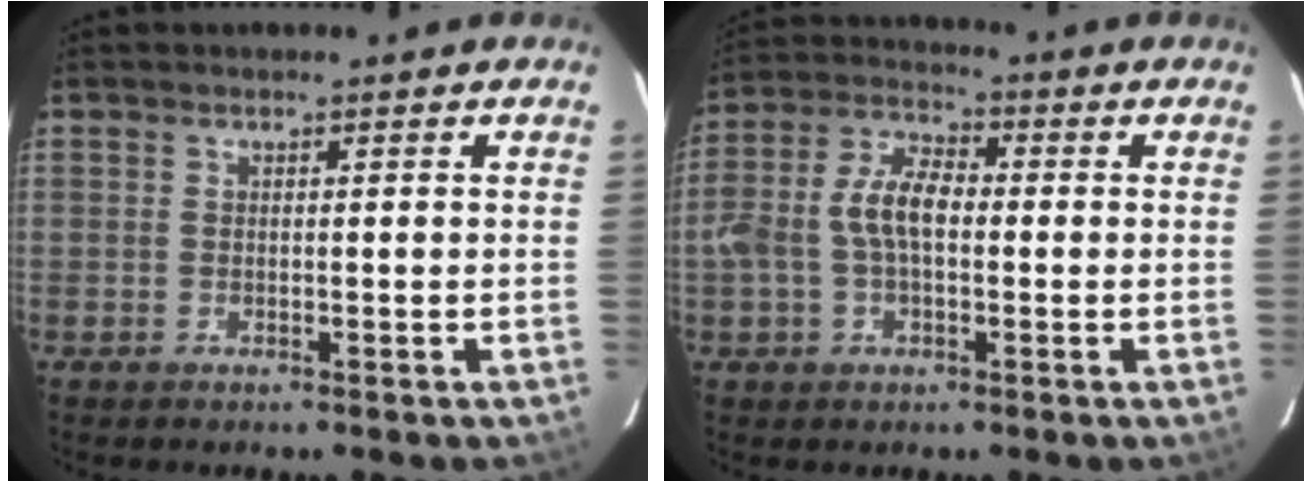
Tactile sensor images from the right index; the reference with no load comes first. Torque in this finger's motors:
{"motor_torque": [0.51, -0.29, 0.36, 0.12]}